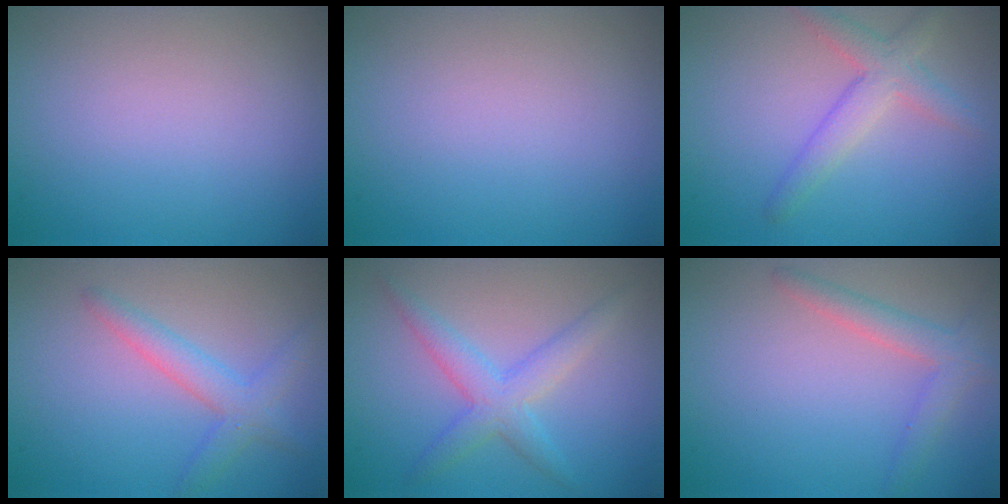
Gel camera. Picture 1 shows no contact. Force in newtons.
{"total": 0.0}
{"total": 3.2, "press": 3.2, "slide": 0.1}
{"total": 2.9, "press": 2.9, "slide": 0.1}
{"total": 3.4, "press": 3.4, "slide": 0.1}
{"total": 2.6, "press": 2.6, "slide": 0.0}